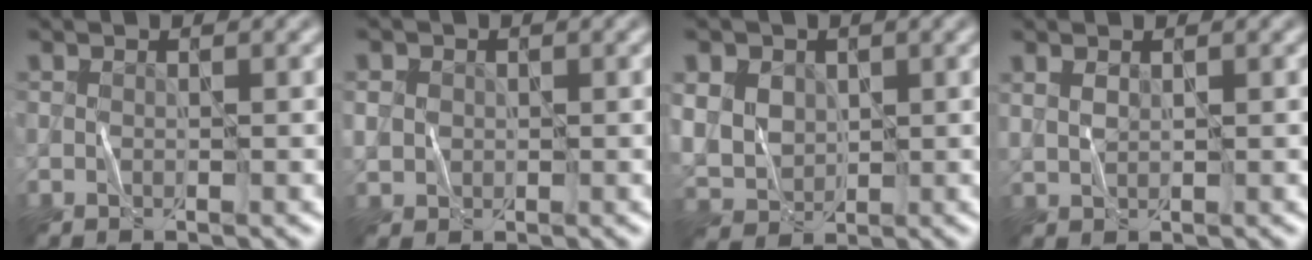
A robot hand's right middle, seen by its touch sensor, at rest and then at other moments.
{"total": 1.9, "force": [0.1, 1.8, 0.4], "torque": [-0.016, -0.003, 0.005]}
{"total": 7.8, "force": [1.6, 6.6, 3.8], "torque": [-0.075, 0.026, 0.014]}
{"total": 0.7, "force": [0.4, 0.4, 0.4], "torque": [-0.013, -0.004, 0.015]}